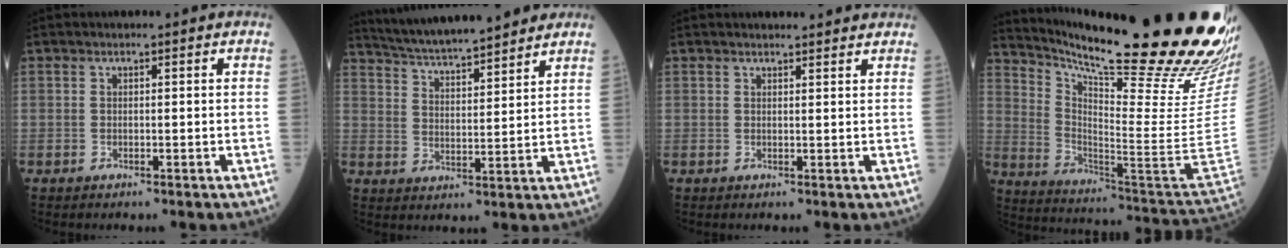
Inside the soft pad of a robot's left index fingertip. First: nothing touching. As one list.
[{"total": 15.2, "force": [13.7, 1.5, 6.4], "torque": [-0.112, 0.018, 0.217]}, {"total": 6.1, "force": [5.8, 0.9, 1.6], "torque": [-0.015, 0.017, 0.058]}, {"total": 33.4, "force": [25.4, -0.1, 21.6], "torque": [-0.274, -0.090, 0.365]}]